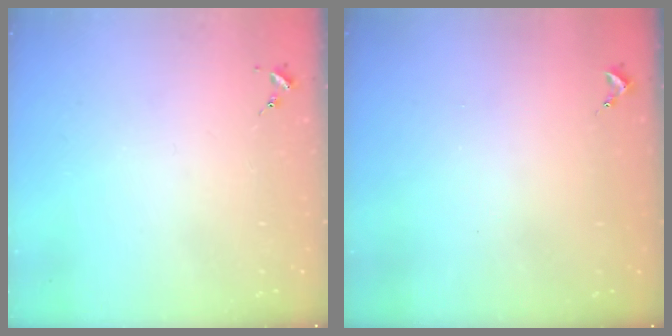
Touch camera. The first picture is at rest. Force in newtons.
{"total": 0.7, "press": 0.7, "slide": 0.1}